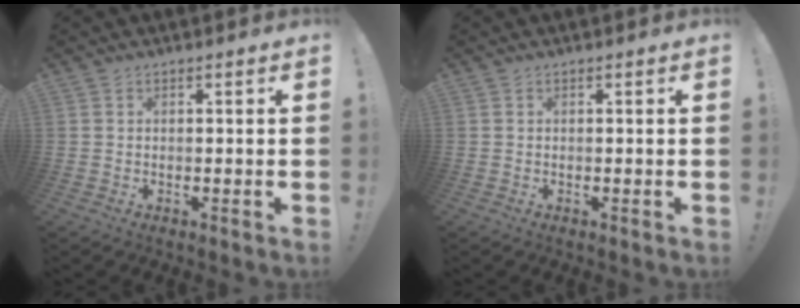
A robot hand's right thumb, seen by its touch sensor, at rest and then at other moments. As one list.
[{"total": 0.0}]